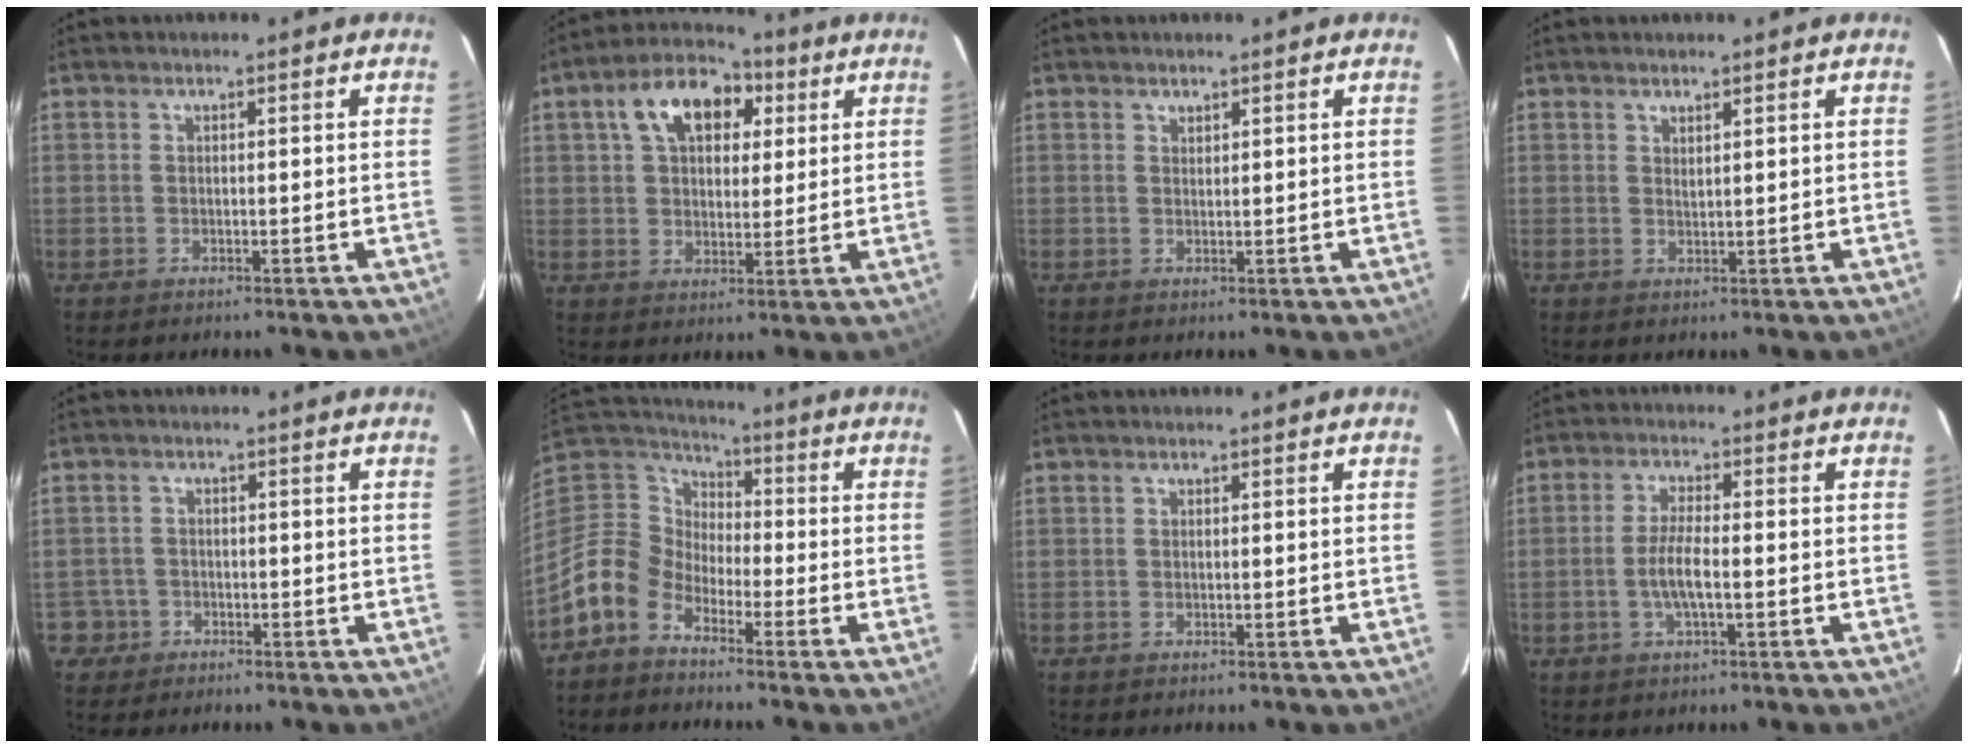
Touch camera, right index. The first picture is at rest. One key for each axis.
{"total": 12.9, "fx": 5.1, "fy": 8.0, "fz": 8.8, "tx": -0.157, "ty": 0.042, "tz": 0.080}
{"total": 0.9, "fx": 0.8, "fy": 0.3, "fz": 0.1, "tx": -0.002, "ty": 0.001, "tz": 0.016}
{"total": 1.3, "fx": 1.1, "fy": 0.2, "fz": 0.7, "tx": -0.013, "ty": 0.000, "tz": 0.018}
{"total": 4.5, "fx": -2.4, "fy": 3.8, "fz": -0.2, "tx": 0.002, "ty": 0.028, "tz": -0.047}
{"total": 10.2, "fx": -7.0, "fy": 6.6, "fz": 3.4, "tx": -0.087, "ty": 0.026, "tz": -0.161}
{"total": 0.0}
{"total": 5.0, "fx": -1.3, "fy": 1.0, "fz": 4.7, "tx": -0.095, "ty": -0.003, "tz": -0.025}